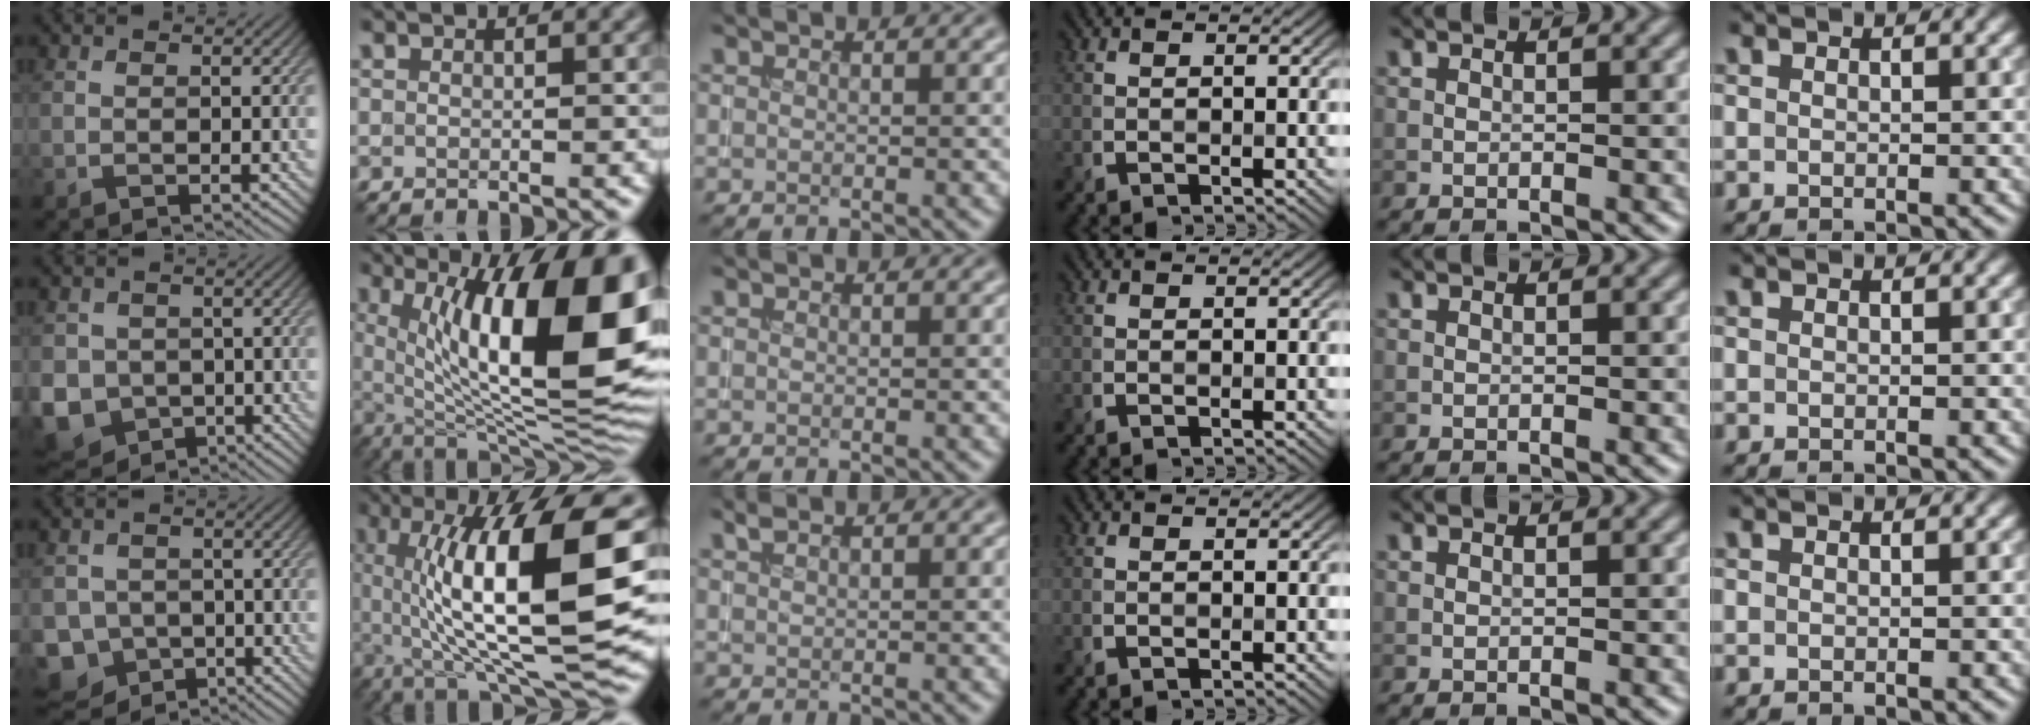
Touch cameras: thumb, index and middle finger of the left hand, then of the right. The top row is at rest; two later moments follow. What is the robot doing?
{"motion": "insert", "object": "coin"}